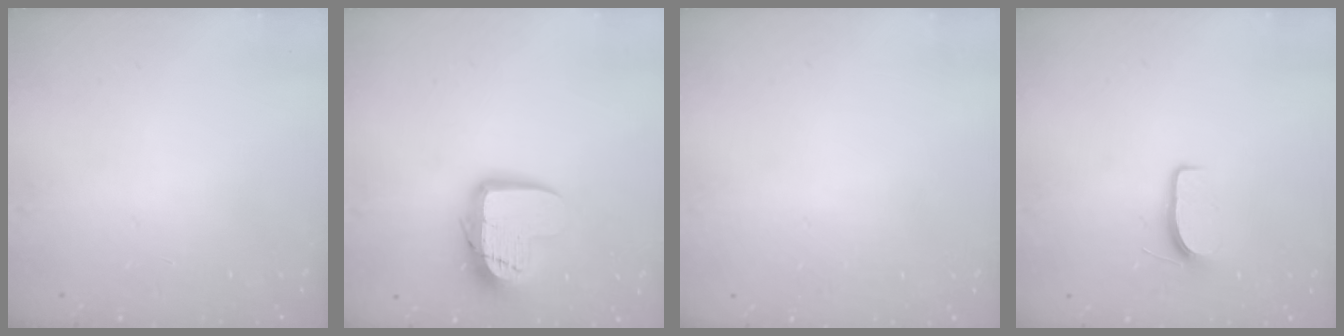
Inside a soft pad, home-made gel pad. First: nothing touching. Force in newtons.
{"total": 12.7, "press": 12.7, "slide": 1.0}
{"total": 0.0}
{"total": 6.1, "press": 6.0, "slide": 0.7}